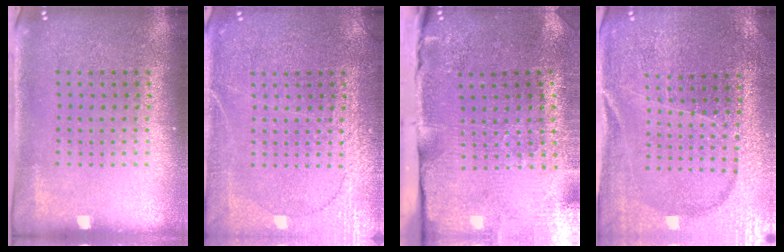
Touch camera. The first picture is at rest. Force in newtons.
{"total": 4.3, "press": 4.3, "slide": 0.6}
{"total": 4.8, "press": 3.9, "slide": 2.8}
{"total": 3.0, "press": 3.0, "slide": 0.3}